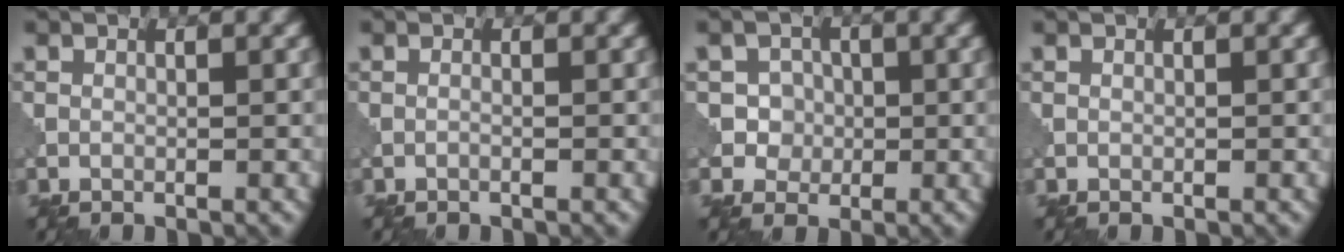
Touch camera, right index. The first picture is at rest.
{"total": 0.0}
{"total": 3.2, "force": [0.3, 3.1, 0.8], "torque": [0.002, 0.004, 0.004]}
{"total": 0.0}